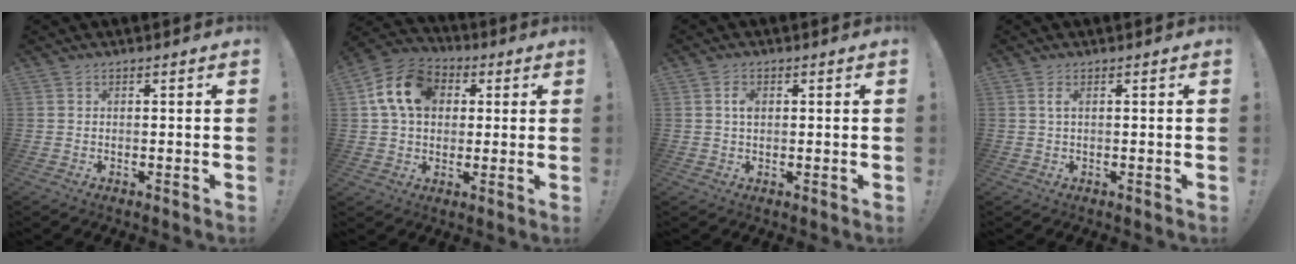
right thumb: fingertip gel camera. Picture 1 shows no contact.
{"total": 15.2, "force": [4.3, 11.6, 8.8], "torque": [-0.144, 0.003, 0.088]}
{"total": 2.7, "force": [0.5, 1.8, 2.0], "torque": [-0.028, 0.002, 0.006]}
{"total": 1.5, "force": [0.4, 0.2, 1.4], "torque": [-0.033, 0.003, 0.007]}